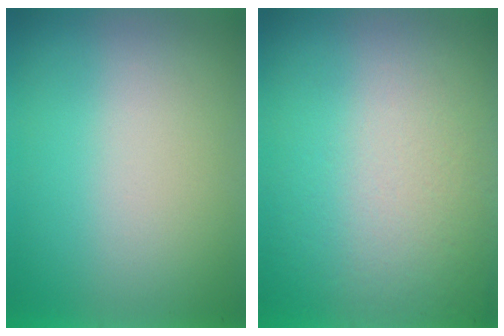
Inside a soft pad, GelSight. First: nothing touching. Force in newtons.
{"total": 4.5}